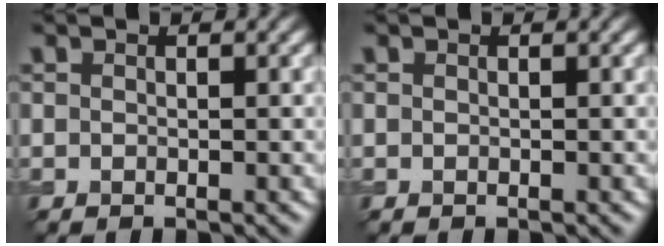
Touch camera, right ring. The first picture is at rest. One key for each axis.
{"total": 0.0}